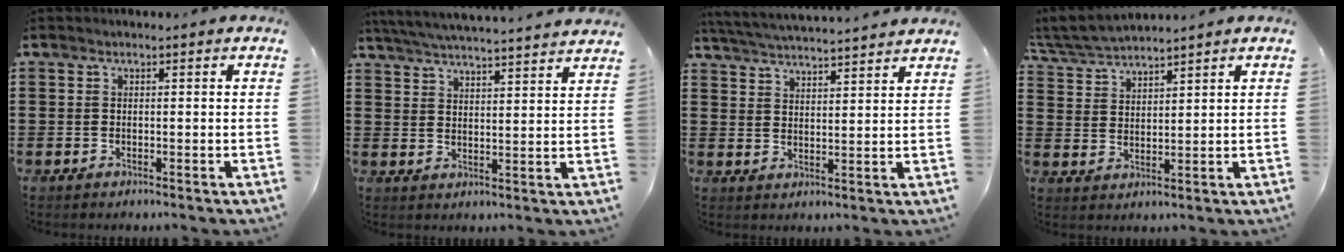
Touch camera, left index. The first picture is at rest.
{"total": 5.4, "force": [5.2, -0.8, 1.0], "torque": [-0.040, -0.033, 0.090]}
{"total": 4.3, "force": [4.2, -0.7, 0.5], "torque": [-0.028, -0.028, 0.072]}
{"total": 4.8, "force": [4.7, 0.1, 0.9], "torque": [-0.035, -0.016, 0.086]}